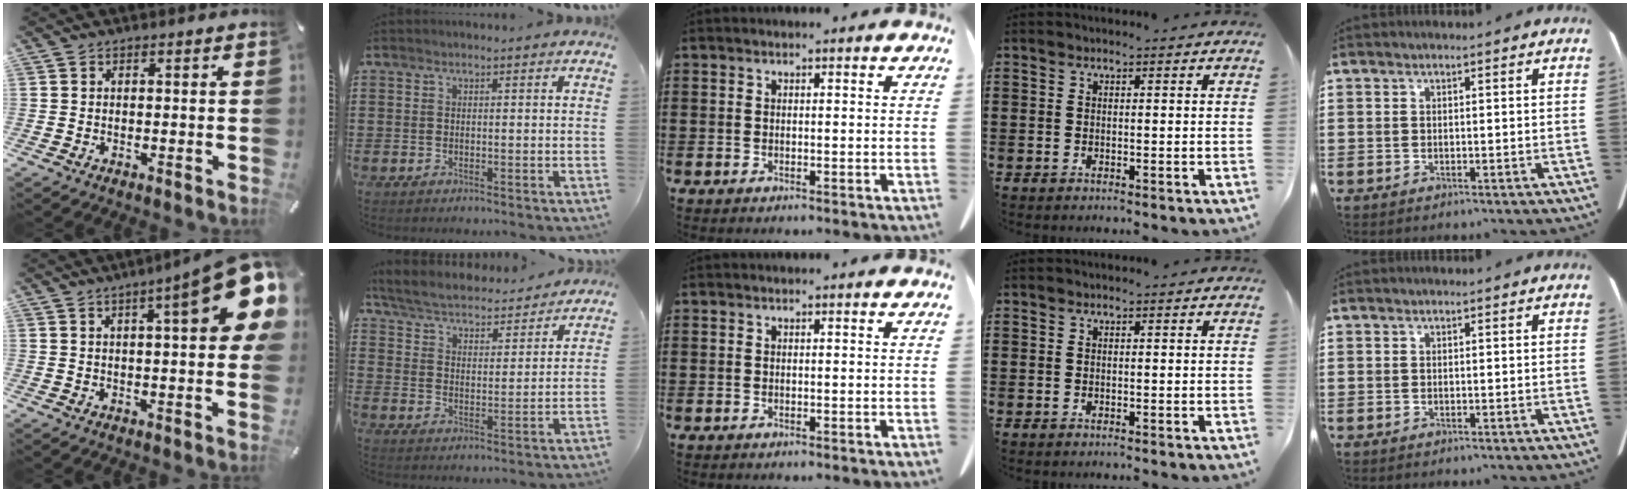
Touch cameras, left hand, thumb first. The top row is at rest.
{"thumb": {"total": 18.6, "force": [7.2, 4.2, 16.6], "torque": [-0.219, -0.041, 0.102]}, "index": {"total": 4.9, "force": [4.8, 0.2, 1.1], "torque": [-0.046, -0.031, 0.077]}}